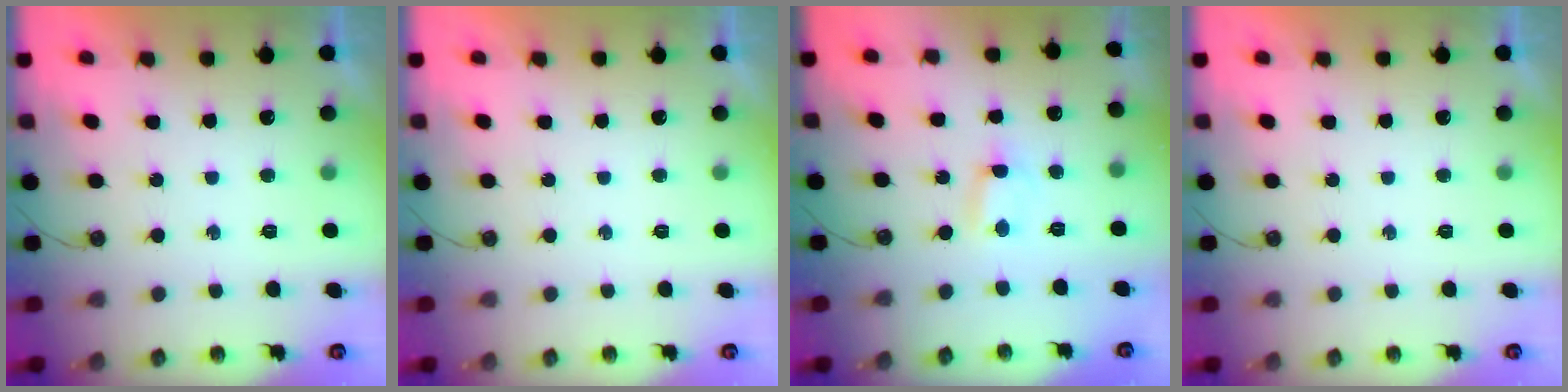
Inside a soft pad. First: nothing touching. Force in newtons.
{"total": 0.0}
{"total": 0.6, "press": 0.4, "slide": 0.4}
{"total": 0.0}